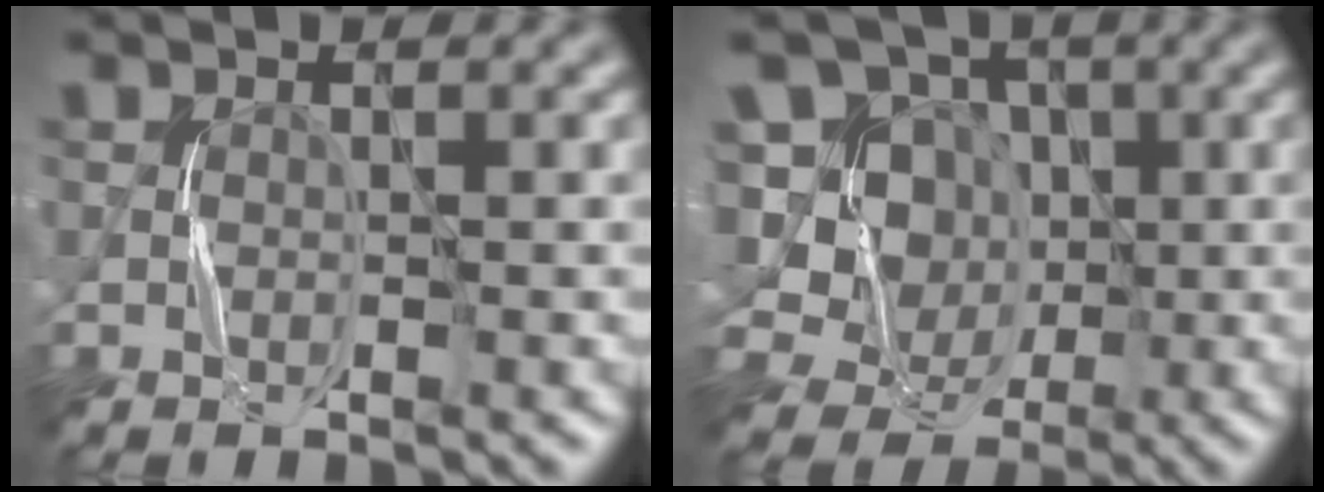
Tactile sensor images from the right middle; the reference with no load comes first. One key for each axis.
{"total": 9.9, "fx": 0.2, "fy": 9.2, "fz": 3.8, "tx": -0.098, "ty": 0.047, "tz": -0.030}